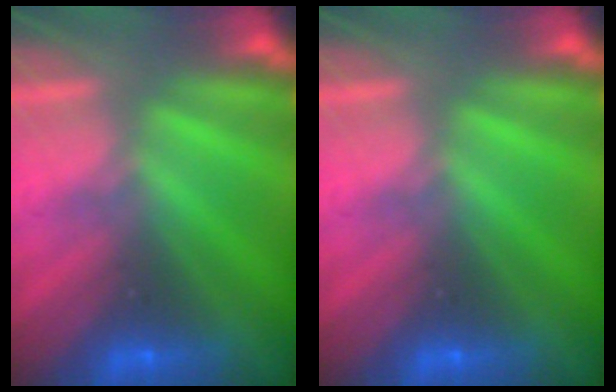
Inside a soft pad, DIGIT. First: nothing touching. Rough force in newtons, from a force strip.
{"total": 0.0}